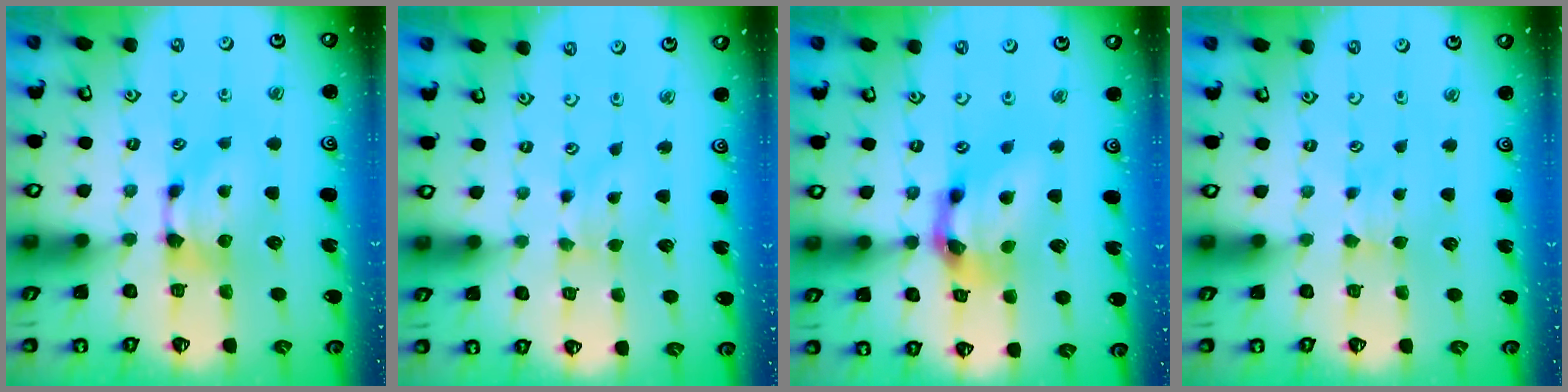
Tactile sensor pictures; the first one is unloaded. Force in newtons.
{"total": 0.6, "press": 0.4, "slide": 0.4}
{"total": 7.2, "press": 6.7, "slide": 2.6}
{"total": 1.6, "press": 1.5, "slide": 0.5}